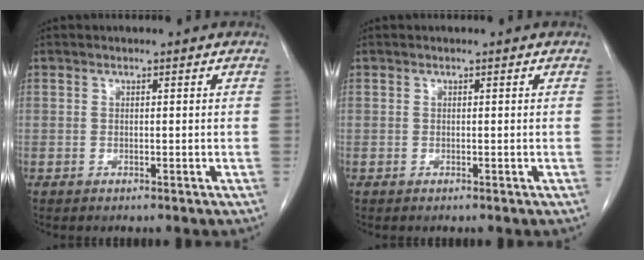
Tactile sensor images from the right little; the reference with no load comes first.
{"total": 0.0}